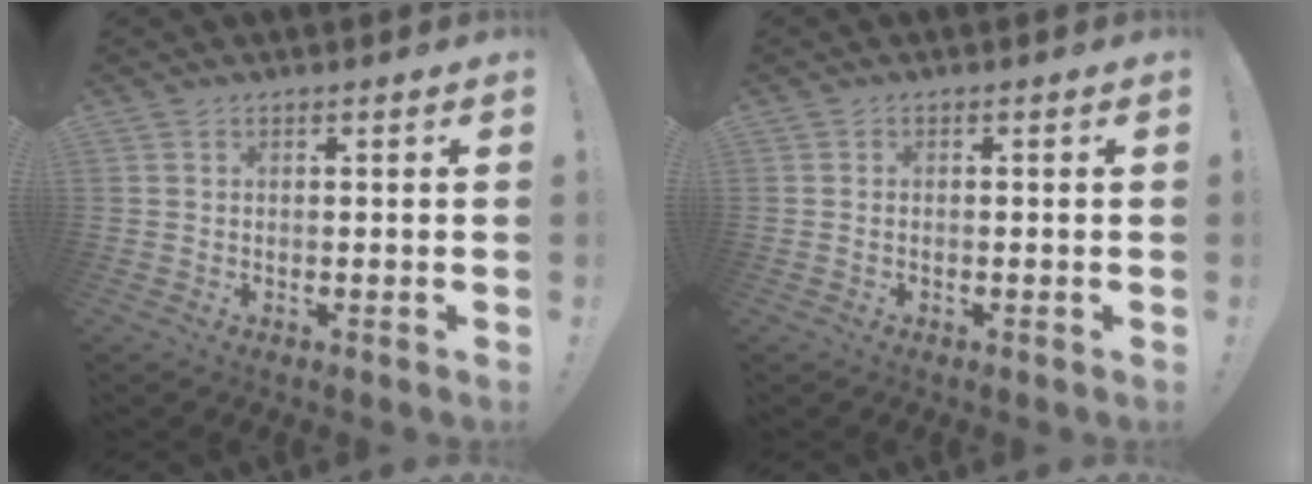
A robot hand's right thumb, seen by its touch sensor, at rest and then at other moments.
{"total": 0.0}